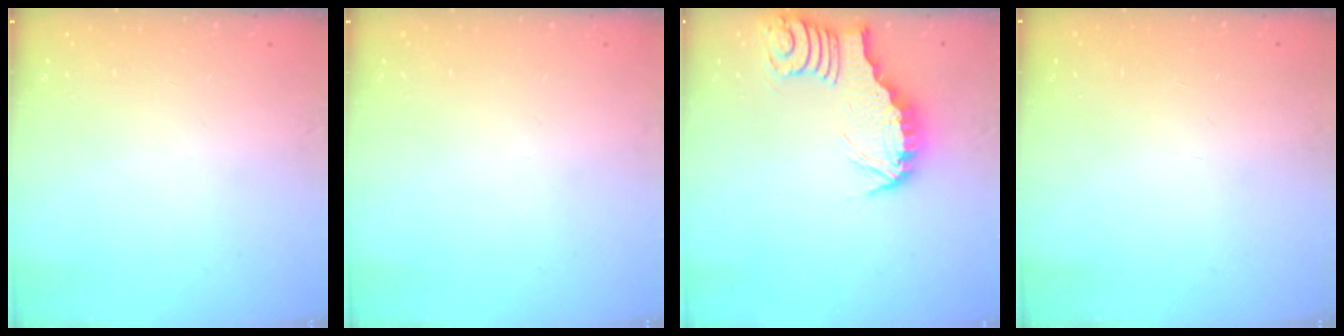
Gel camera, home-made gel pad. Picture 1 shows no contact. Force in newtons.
{"total": 0.0}
{"total": 3.2, "press": 3.1, "slide": 0.4}
{"total": 1.4, "press": 1.4, "slide": 0.1}